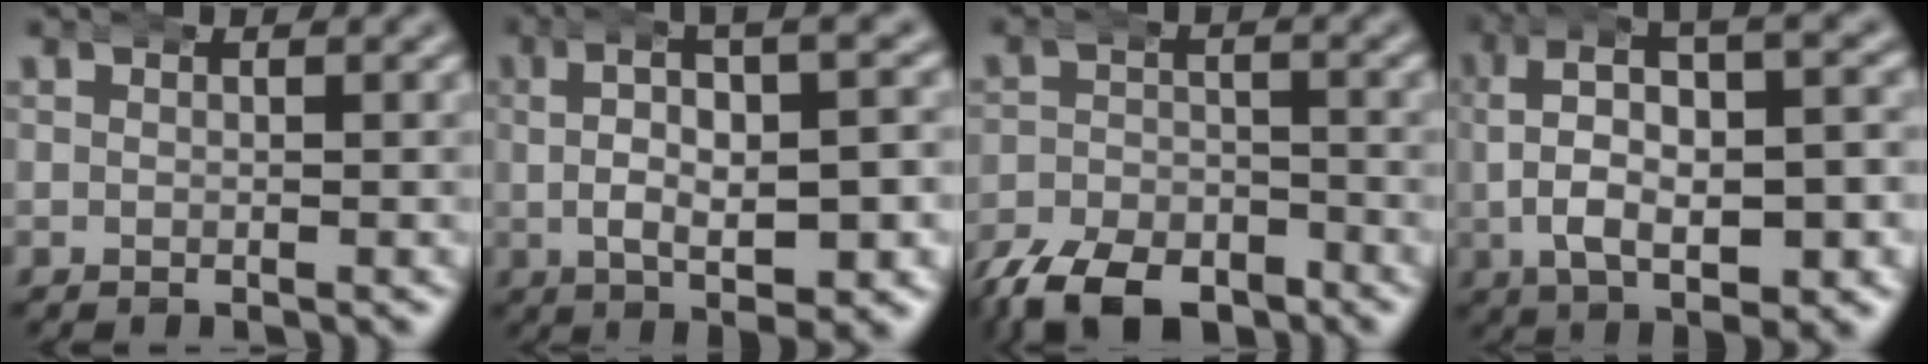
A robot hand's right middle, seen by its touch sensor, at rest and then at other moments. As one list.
[{"total": 7.2, "force": [1.6, 2.2, 6.6], "torque": [-0.081, 0.018, 0.020]}, {"total": 7.7, "force": [-6.1, 3.5, 3.0], "torque": [-0.035, -0.016, -0.103]}, {"total": 7.8, "force": [0.6, 3.6, 6.9], "torque": [-0.112, 0.000, 0.011]}]